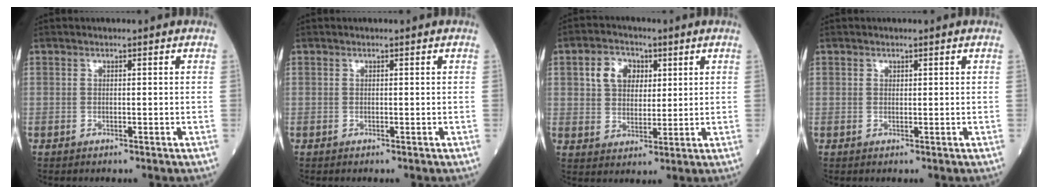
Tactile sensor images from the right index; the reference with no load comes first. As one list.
[{"total": 0.0}, {"total": 6.7, "force": [2.5, 4.8, 4.0], "torque": [-0.078, 0.020, 0.050]}, {"total": 0.5, "force": [0.4, 0.3, 0.2], "torque": [-0.003, 0.001, 0.007]}]